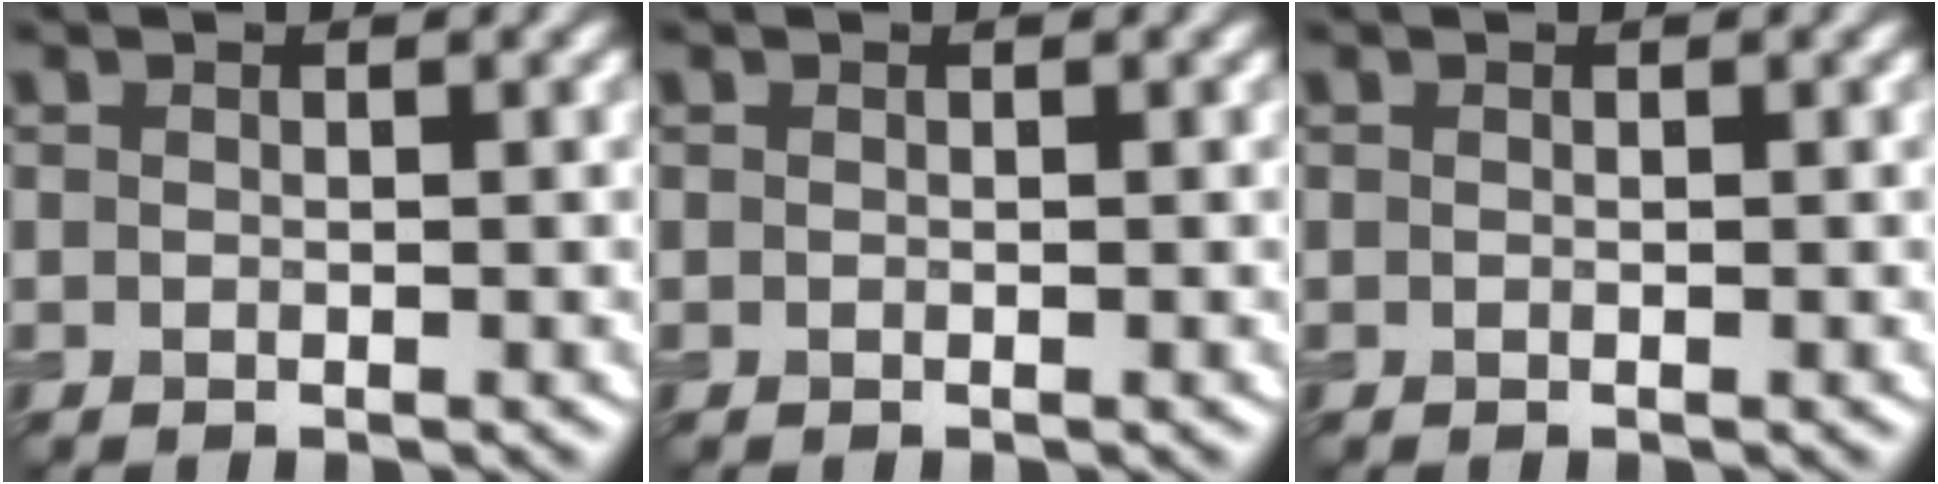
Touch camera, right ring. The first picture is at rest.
{"total": 0.0}
{"total": 0.0}